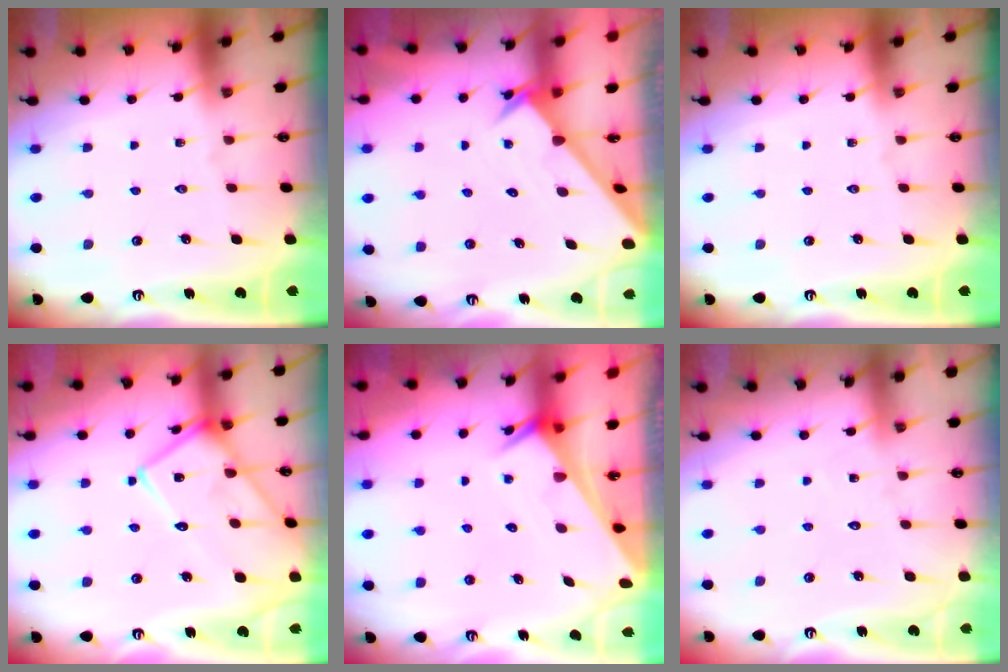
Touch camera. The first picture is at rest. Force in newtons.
{"total": 2.1, "press": 2.1, "slide": 0.1}
{"total": 0.0}
{"total": 16.1, "press": 16.0, "slide": 1.6}
{"total": 3.7, "press": 3.7, "slide": 0.2}
{"total": 6.2, "press": 6.2, "slide": 0.7}